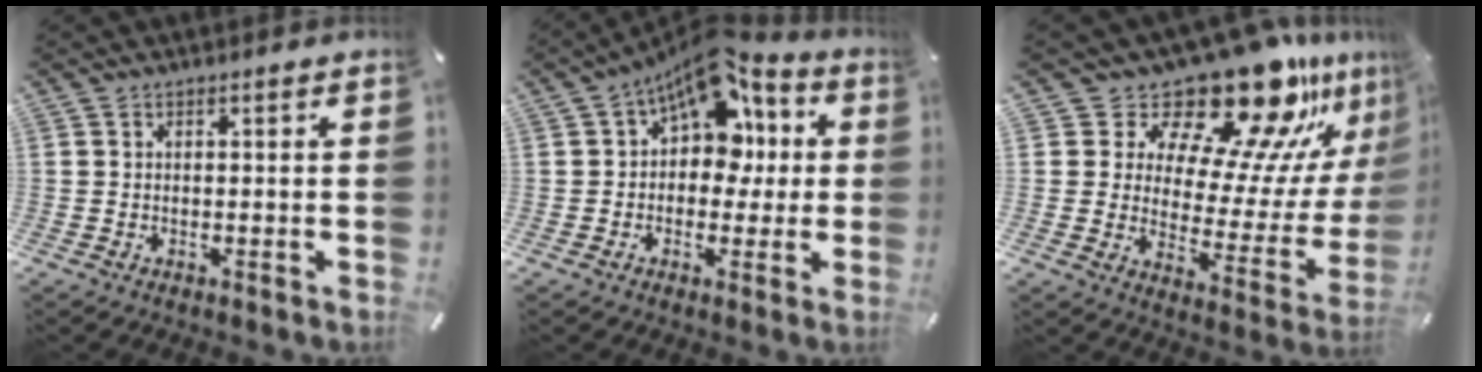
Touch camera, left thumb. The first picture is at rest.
{"total": 12.9, "force": [5.5, 8.5, 7.9], "torque": [-0.129, -0.038, 0.099]}
{"total": 19.7, "force": [16.8, 6.9, 7.7], "torque": [-0.107, -0.159, 0.273]}